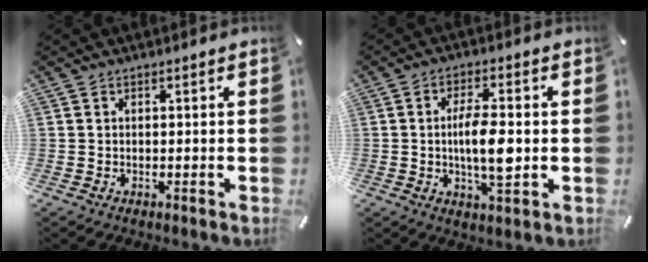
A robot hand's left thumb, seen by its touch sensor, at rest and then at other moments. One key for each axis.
{"total": 8.9, "fx": -0.4, "fy": 2.9, "fz": 8.4, "tx": -0.157, "ty": -0.004, "tz": -0.012}